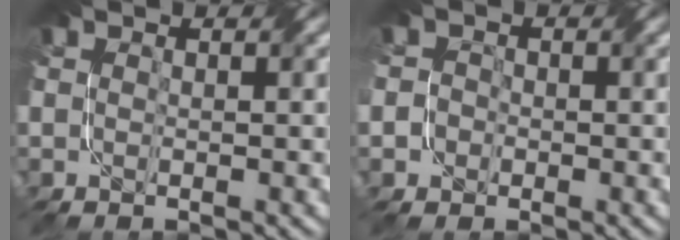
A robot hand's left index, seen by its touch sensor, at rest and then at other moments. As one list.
[{"total": 2.0, "force": [-0.6, 1.8, 0.7], "torque": [0.010, 0.013, -0.033]}]